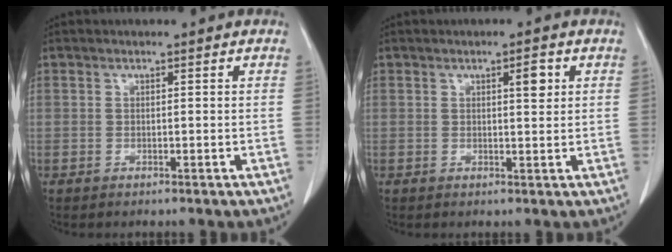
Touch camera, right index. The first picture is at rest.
{"total": 2.4, "force": [0.9, 0.5, 2.1], "torque": [-0.033, -0.001, 0.014]}